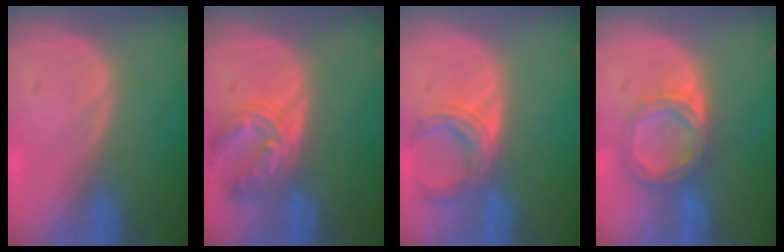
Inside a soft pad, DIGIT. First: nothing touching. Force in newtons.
{"total": 6.1, "press": 6.0, "slide": 0.7}
{"total": 4.9, "press": 4.9, "slide": 0.7}
{"total": 5.5, "press": 5.2, "slide": 1.9}